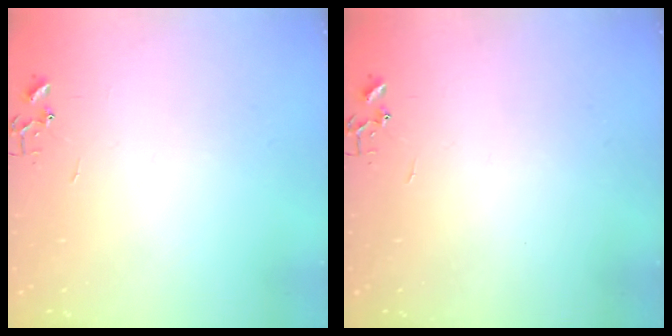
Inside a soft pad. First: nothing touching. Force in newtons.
{"total": 0.0}